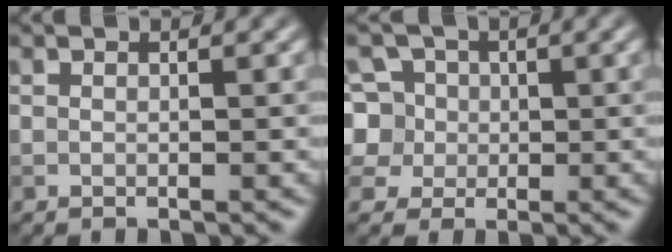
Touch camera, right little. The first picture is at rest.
{"total": 7.5, "force": [1.4, 6.9, 2.7], "torque": [-0.058, 0.038, 0.008]}